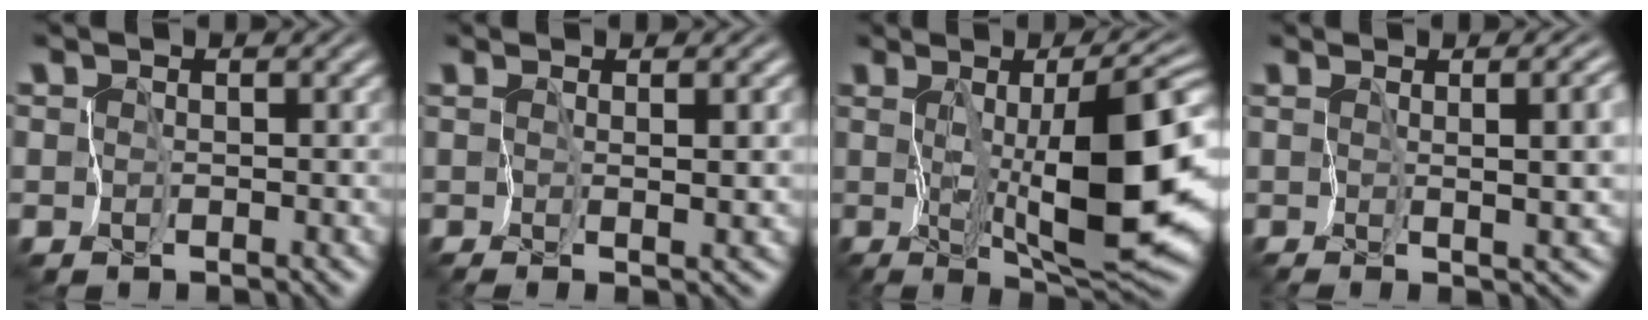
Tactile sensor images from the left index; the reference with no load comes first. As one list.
[{"total": 1.7, "force": [0.2, -0.7, 1.6], "torque": [-0.033, -0.005, 0.007]}, {"total": 11.3, "force": [-0.3, 2.0, 11.1], "torque": [-0.176, -0.008, 0.000]}, {"total": 4.5, "force": [0.5, 0.4, 4.5], "torque": [-0.060, -0.003, 0.014]}]